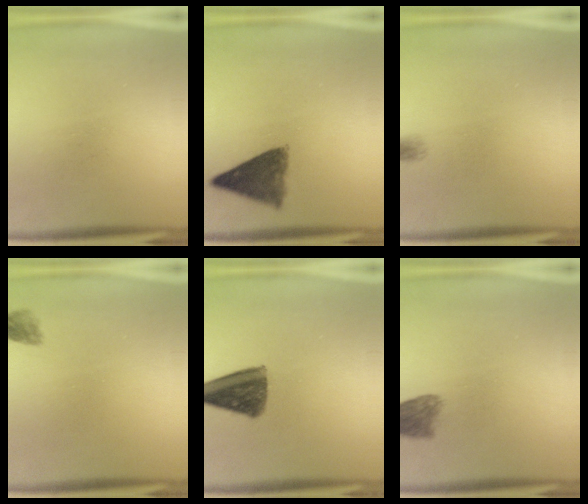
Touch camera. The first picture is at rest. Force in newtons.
{"total": 7.7}
{"total": 1.4}
{"total": 1.7}
{"total": 10.9}
{"total": 4.1}